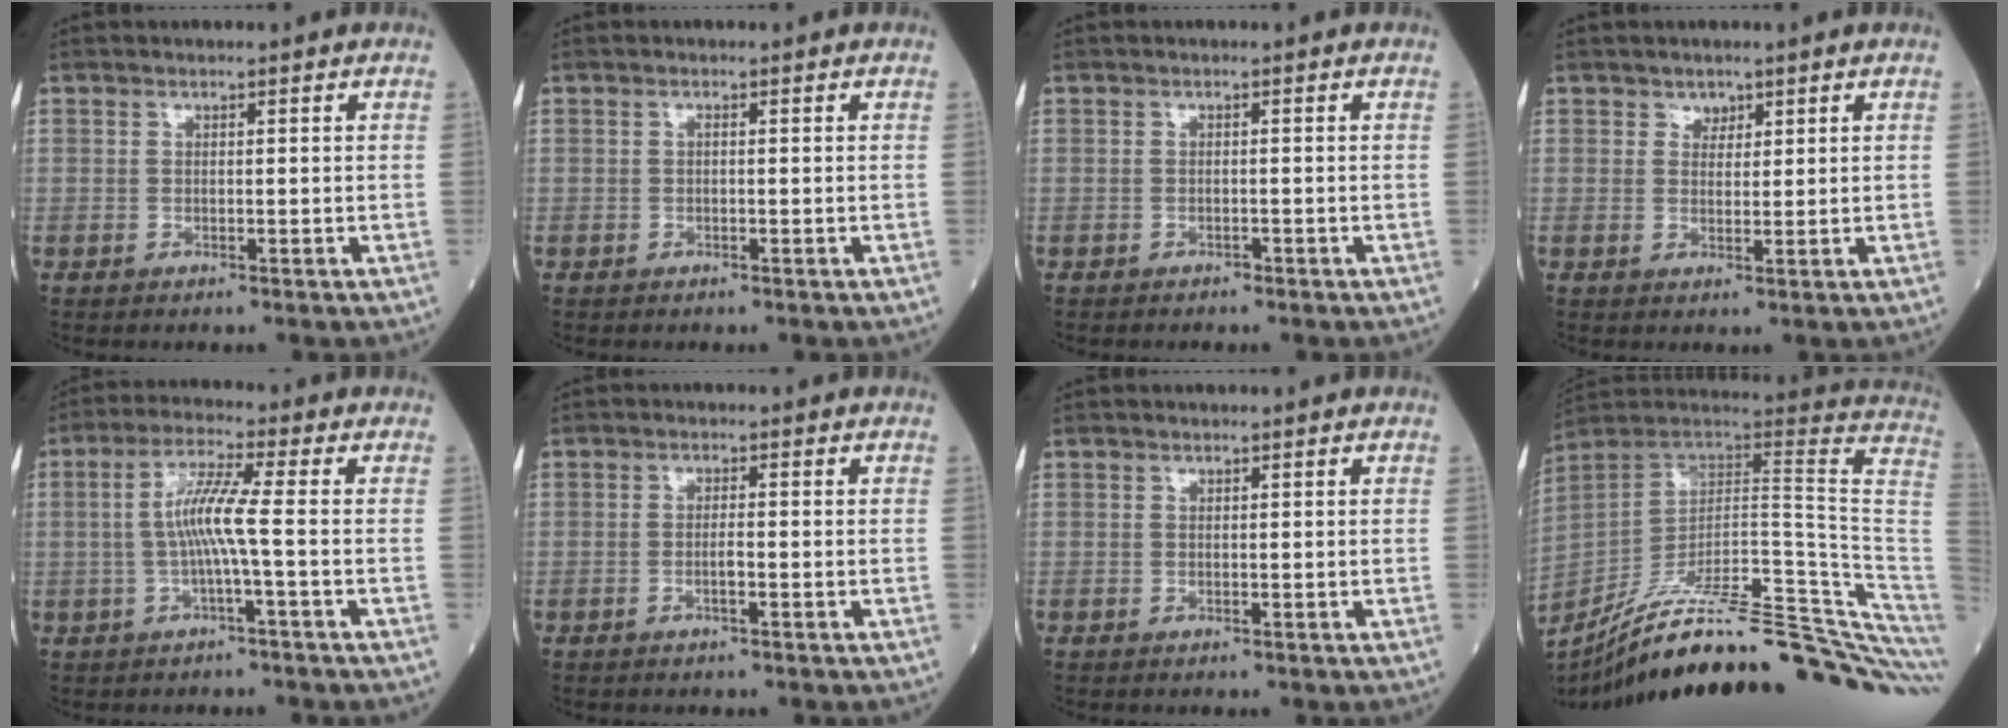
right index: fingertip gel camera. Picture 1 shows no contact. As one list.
[{"total": 0.7, "force": [0.0, 0.4, 0.5], "torque": [-0.017, 0.002, -0.001]}, {"total": 2.0, "force": [-1.4, 1.0, 0.8], "torque": [-0.030, -0.003, -0.017]}, {"total": 2.8, "force": [1.6, 2.1, 0.9], "torque": [-0.022, 0.007, 0.034]}, {"total": 6.9, "force": [-0.7, 0.1, 6.8], "torque": [-0.142, 0.008, -0.013]}, {"total": 1.9, "force": [-0.7, 0.6, 1.7], "torque": [-0.039, 0.001, -0.011]}, {"total": 0.0}, {"total": 35.5, "force": [-27.9, 2.0, 21.9], "torque": [-0.217, -0.025, -0.397]}]